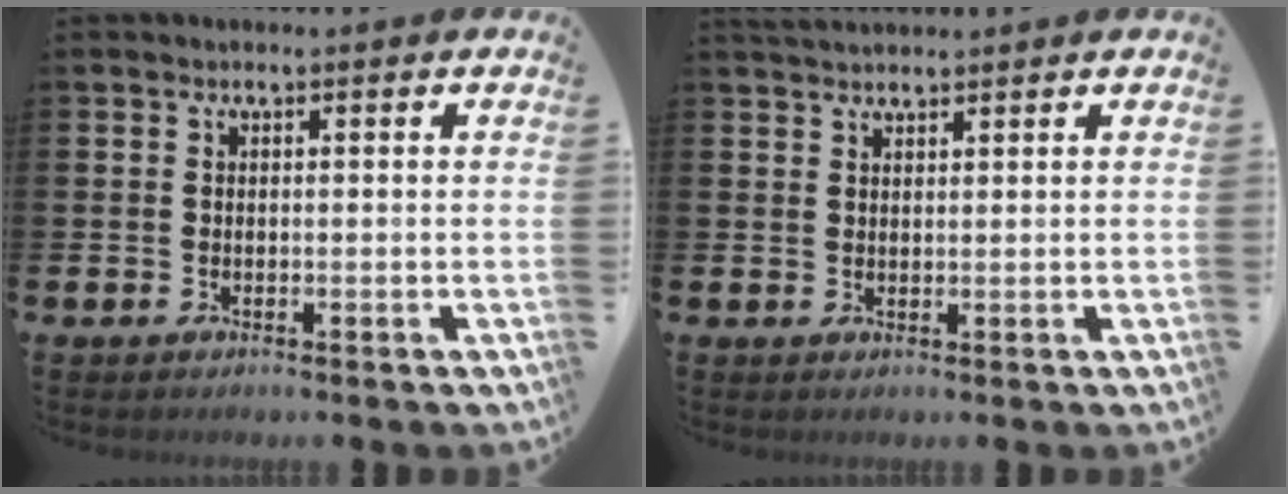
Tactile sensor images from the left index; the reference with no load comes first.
{"total": 2.0, "force": [2.0, 0.4, 0.2], "torque": [0.004, -0.008, 0.034]}